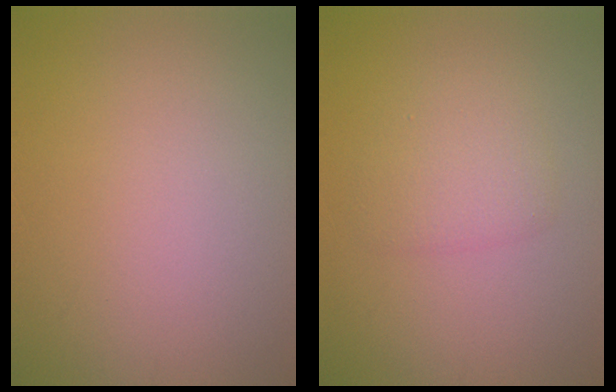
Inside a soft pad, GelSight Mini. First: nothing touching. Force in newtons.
{"total": 2.4, "press": 2.4, "slide": 0.1}